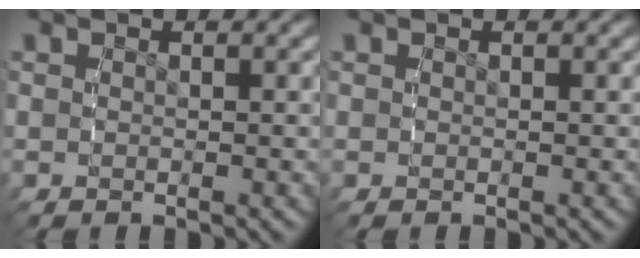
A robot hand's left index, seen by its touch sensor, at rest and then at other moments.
{"total": 0.0}